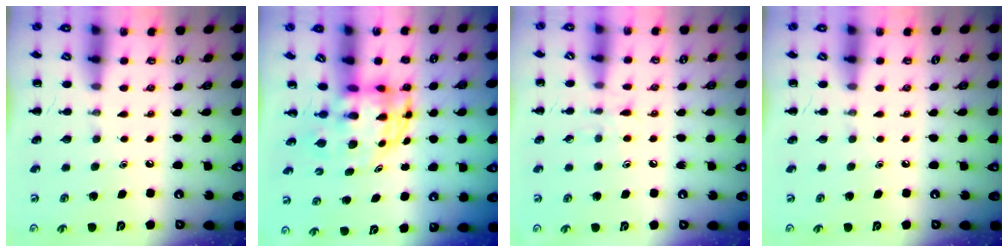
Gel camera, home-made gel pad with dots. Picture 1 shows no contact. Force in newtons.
{"total": 4.2, "press": 4.0, "slide": 1.1}
{"total": 5.9, "press": 5.5, "slide": 2.2}
{"total": 0.0}